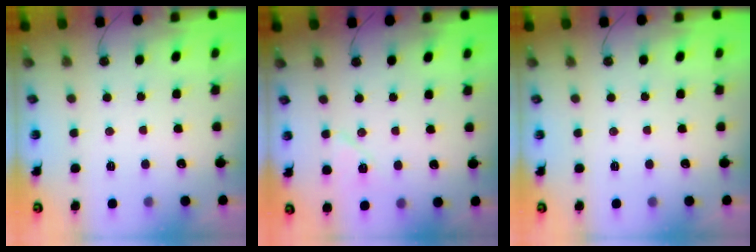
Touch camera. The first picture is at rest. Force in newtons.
{"total": 7.2, "press": 7.2, "slide": 0.6}
{"total": 0.0}